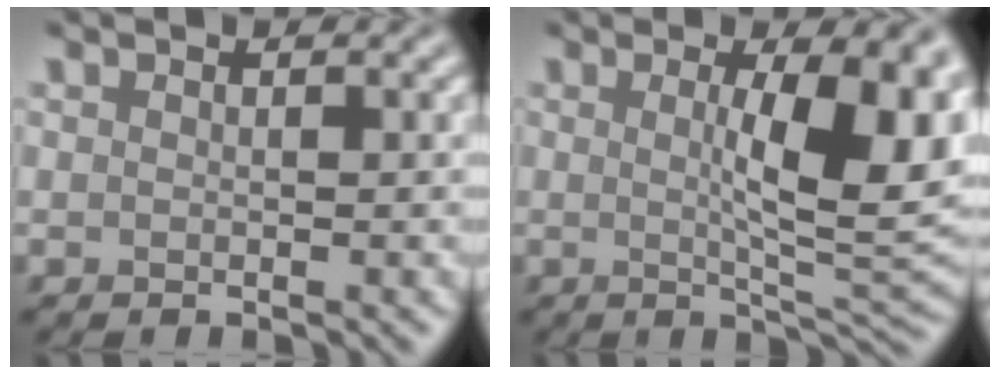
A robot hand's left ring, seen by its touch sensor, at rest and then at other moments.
{"total": 9.4, "force": [1.1, 2.6, 9.0], "torque": [-0.114, -0.004, 0.018]}